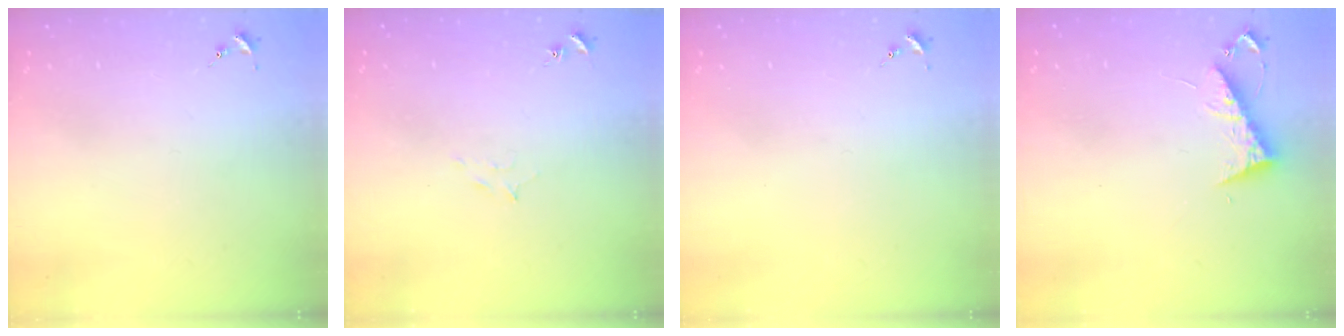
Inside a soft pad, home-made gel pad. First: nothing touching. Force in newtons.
{"total": 5.3, "press": 5.1, "slide": 1.0}
{"total": 0.0}
{"total": 7.7, "press": 7.6, "slide": 0.6}